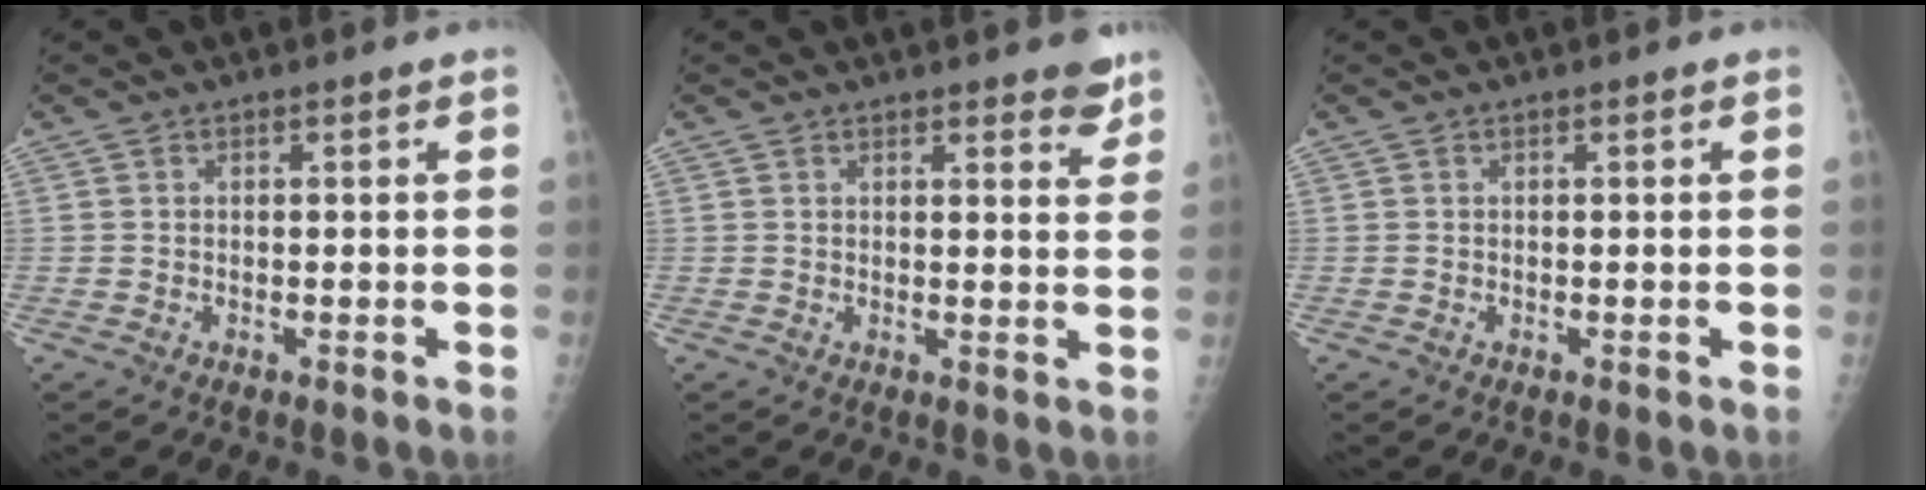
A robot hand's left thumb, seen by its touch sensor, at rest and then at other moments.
{"total": 3.8, "force": [2.8, 1.2, 2.1], "torque": [-0.006, -0.016, 0.031]}
{"total": 0.0}